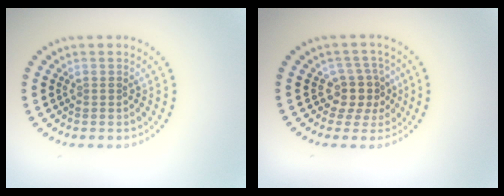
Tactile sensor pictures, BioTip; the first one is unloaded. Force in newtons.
{"total": 2.9, "press": 2.2, "slide": 1.8}